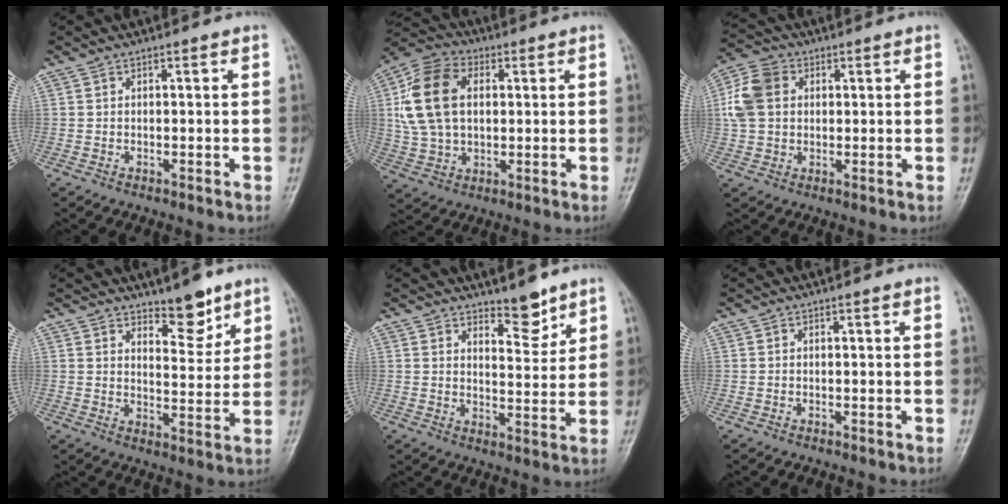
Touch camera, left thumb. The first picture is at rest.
{"total": 15.0, "force": [2.8, 10.2, 10.6], "torque": [-0.197, 0.014, 0.049]}
{"total": 9.0, "force": [1.7, 7.0, 5.4], "torque": [-0.104, 0.015, 0.027]}
{"total": 6.9, "force": [5.2, 2.7, 3.7], "torque": [-0.029, -0.043, 0.080]}
{"total": 5.6, "force": [4.4, 2.0, 2.8], "torque": [-0.021, -0.040, 0.070]}
{"total": 0.0}